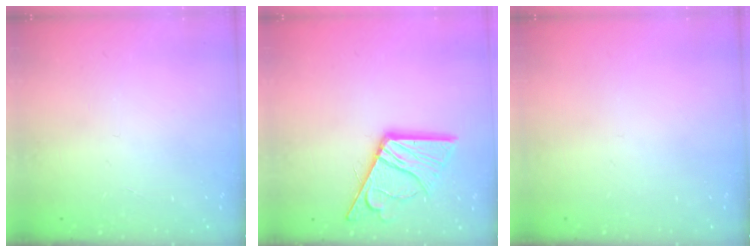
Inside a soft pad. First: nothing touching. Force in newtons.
{"total": 15.9, "press": 15.8, "slide": 1.6}
{"total": 0.0}